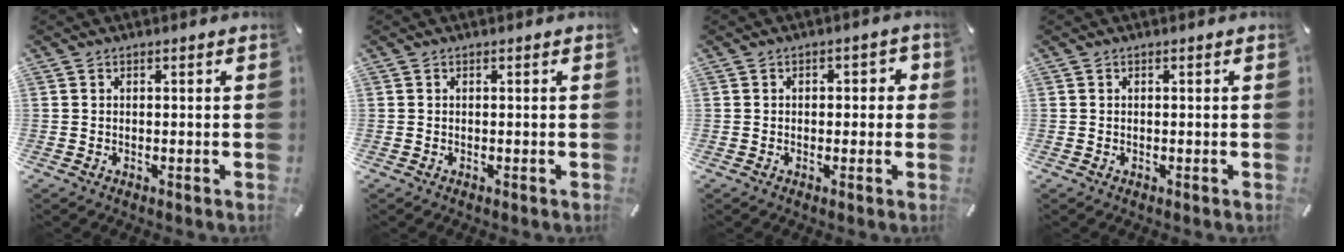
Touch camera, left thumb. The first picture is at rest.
{"total": 0.0}
{"total": 2.6, "force": [-0.5, 1.9, 1.7], "torque": [-0.017, 0.004, -0.016]}
{"total": 0.0}